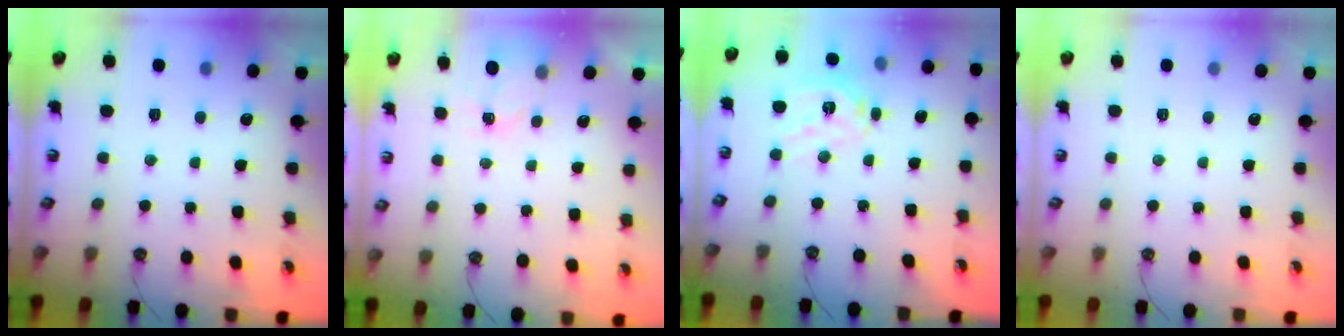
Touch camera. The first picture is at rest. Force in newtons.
{"total": 2.2, "press": 2.2, "slide": 0.2}
{"total": 13.1, "press": 13.0, "slide": 2.0}
{"total": 0.0}